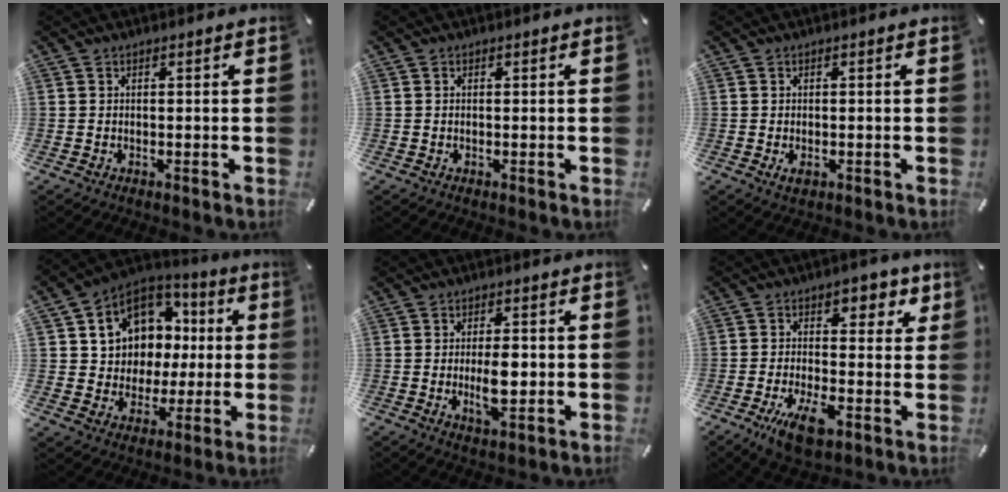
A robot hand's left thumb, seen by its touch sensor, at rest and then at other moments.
{"total": 0.5, "force": [0.0, 0.3, 0.4], "torque": [-0.009, 0.001, 0.000]}
{"total": 1.7, "force": [-0.5, 1.1, 1.3], "torque": [-0.030, -0.002, -0.010]}
{"total": 10.6, "force": [3.2, 9.8, 2.3], "torque": [-0.055, -0.036, 0.071]}
{"total": 6.7, "force": [-0.4, 3.0, 6.0], "torque": [-0.109, -0.011, -0.013]}
{"total": 13.3, "force": [-1.5, 8.1, 10.4], "torque": [-0.137, -0.002, -0.026]}